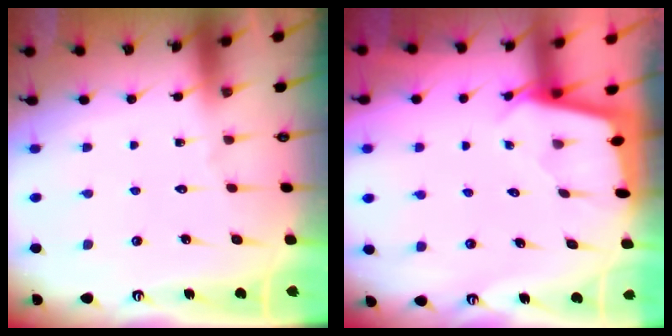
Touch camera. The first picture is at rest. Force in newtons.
{"total": 1.9, "press": 1.9, "slide": 0.2}